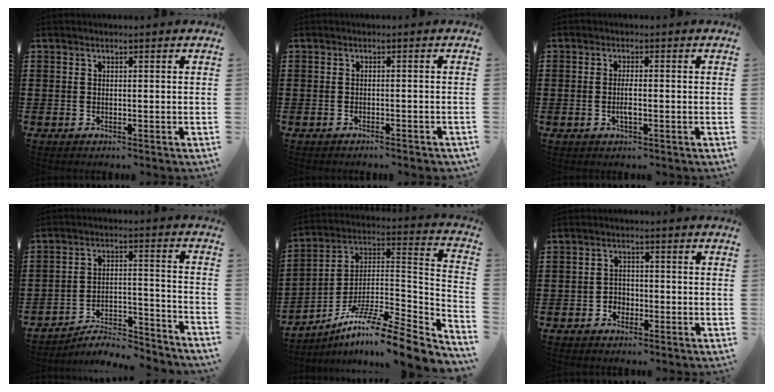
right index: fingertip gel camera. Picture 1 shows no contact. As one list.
[{"total": 1.1, "force": [-1.0, 0.0, 0.3], "torque": [-0.010, 0.000, -0.020]}, {"total": 2.1, "force": [-0.6, 0.5, 2.0], "torque": [-0.044, 0.001, -0.015]}, {"total": 5.9, "force": [-5.6, 0.8, 1.6], "torque": [-0.023, 0.005, -0.110]}, {"total": 11.4, "force": [-9.2, 0.9, 6.8], "torque": [-0.114, 0.004, -0.179]}, {"total": 2.3, "force": [-1.4, 1.7, 0.5], "torque": [-0.017, 0.003, -0.032]}]